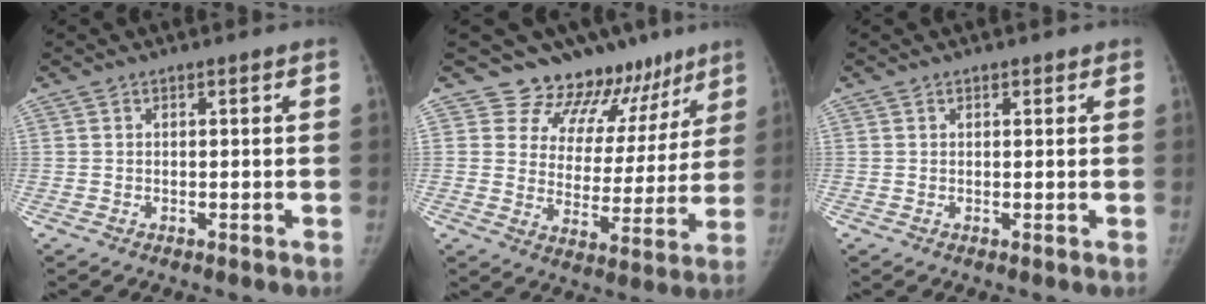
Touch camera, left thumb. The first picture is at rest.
{"total": 13.6, "force": [11.1, 7.4, 3.0], "torque": [0.018, -0.080, 0.143]}
{"total": 0.9, "force": [0.6, 0.6, 0.2], "torque": [0.010, -0.003, 0.004]}